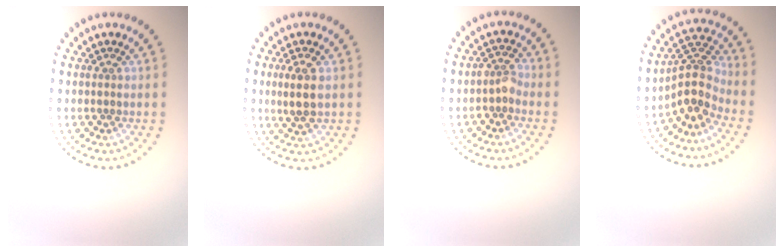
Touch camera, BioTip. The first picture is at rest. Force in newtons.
{"total": 2.4, "press": 2.3, "slide": 0.8}
{"total": 1.7, "press": 1.4, "slide": 0.8}
{"total": 3.7, "press": 2.8, "slide": 2.3}